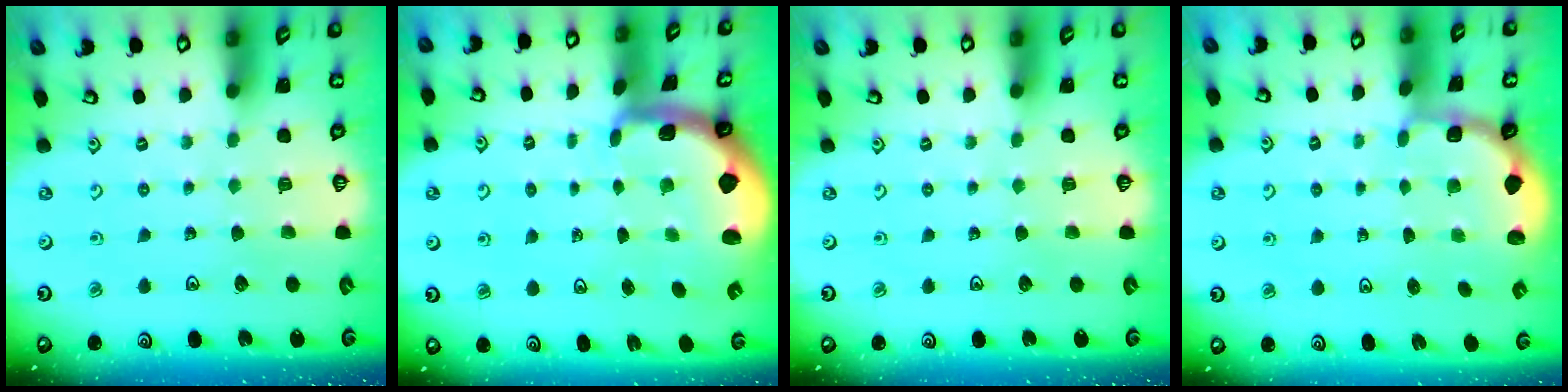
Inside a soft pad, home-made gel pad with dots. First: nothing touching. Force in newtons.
{"total": 1.9, "press": 1.8, "slide": 0.5}
{"total": 0.0}
{"total": 1.9, "press": 1.8, "slide": 0.7}